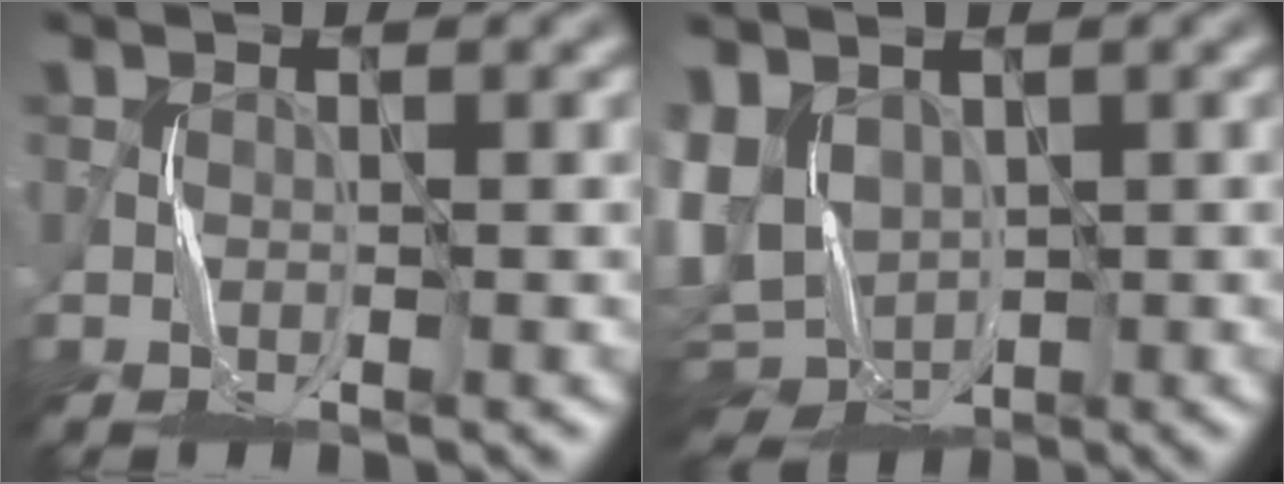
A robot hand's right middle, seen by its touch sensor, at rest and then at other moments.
{"total": 7.2, "force": [-0.6, 5.3, 4.8], "torque": [-0.108, -0.012, -0.003]}